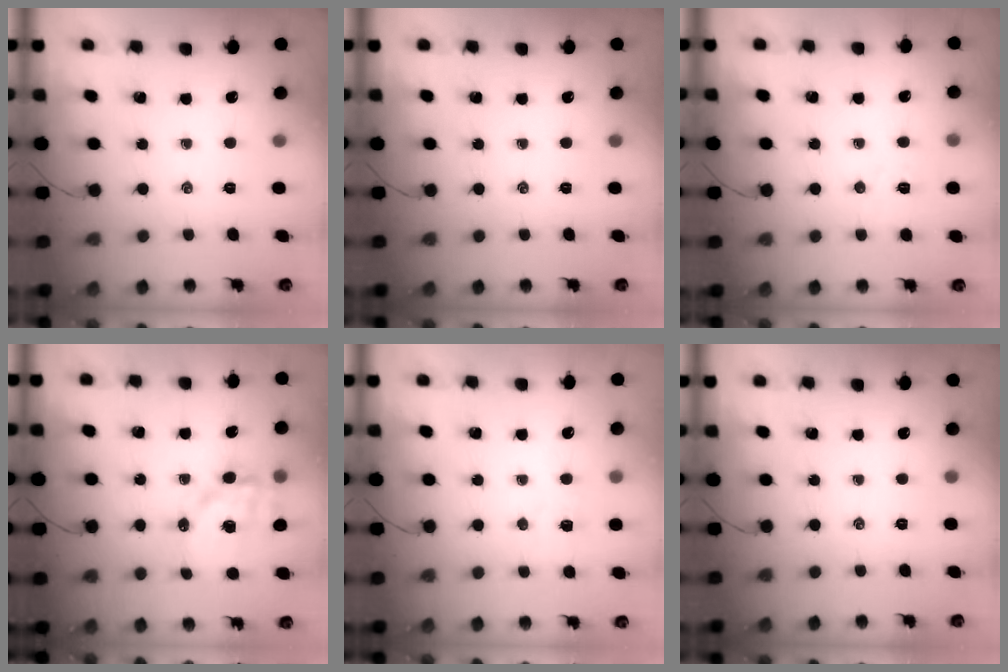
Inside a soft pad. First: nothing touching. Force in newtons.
{"total": 0.0}
{"total": 4.5, "press": 4.4, "slide": 1.3}
{"total": 14.0, "press": 13.6, "slide": 3.4}
{"total": 3.0, "press": 2.9, "slide": 0.7}
{"total": 0.0}